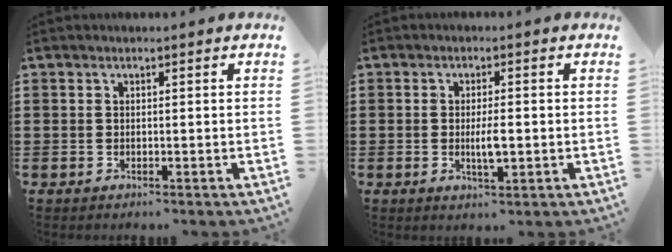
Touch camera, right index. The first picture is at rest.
{"total": 3.7, "force": [-0.5, 0.9, 3.5], "torque": [-0.069, -0.003, -0.012]}